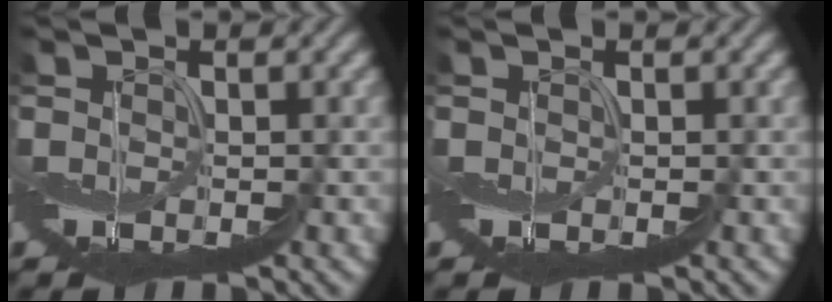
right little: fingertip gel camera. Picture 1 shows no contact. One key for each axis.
{"total": 0.0}